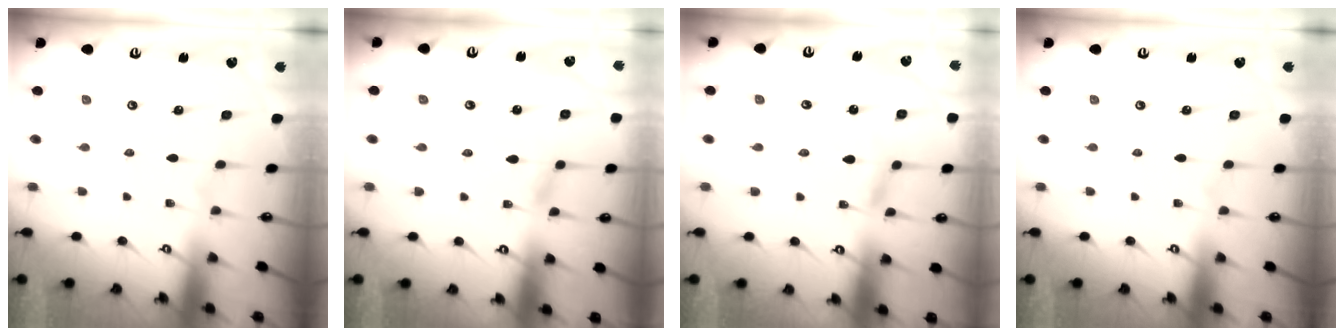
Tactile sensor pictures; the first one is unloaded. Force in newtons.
{"total": 2.9, "press": 2.8, "slide": 0.3}
{"total": 3.0, "press": 3.0, "slide": 0.3}
{"total": 0.0}